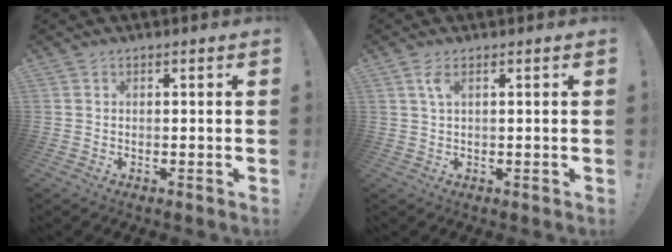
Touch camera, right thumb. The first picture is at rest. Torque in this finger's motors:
{"motor_torque": [-0.29, 0.41, -0.35, 0.12, -0.01]}